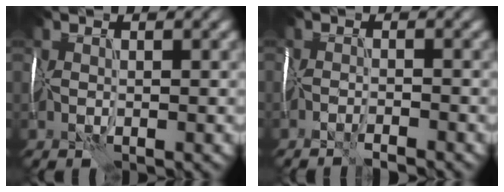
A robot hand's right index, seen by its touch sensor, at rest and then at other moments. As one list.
[{"total": 2.3, "force": [-2.2, 0.0, 0.9], "torque": [-0.016, 0.001, -0.040]}]